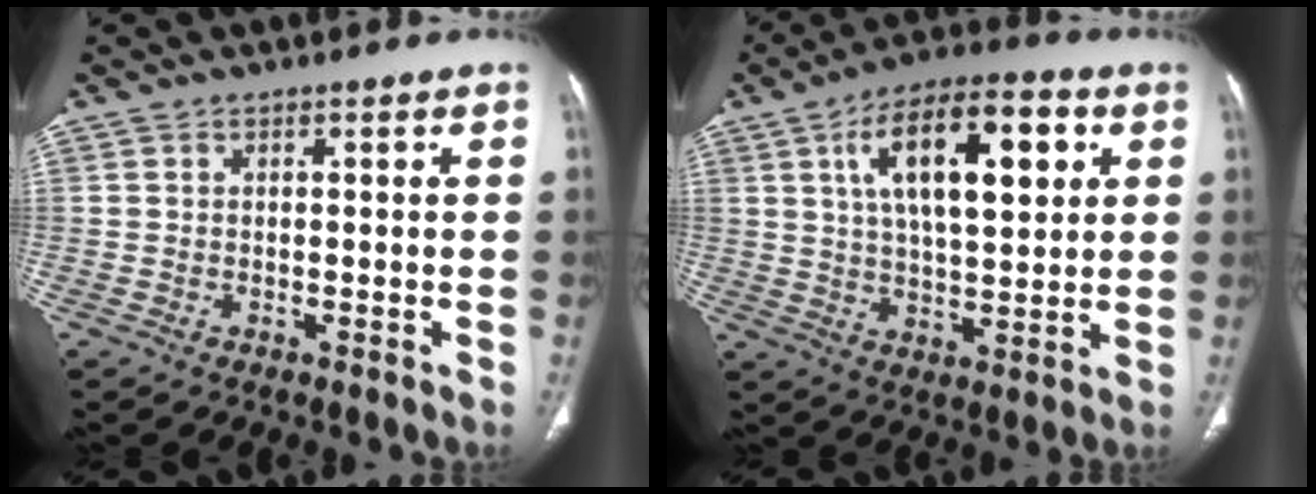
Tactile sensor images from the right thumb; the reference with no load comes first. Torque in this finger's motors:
{"motor_torque": [0.39, 4.62, 1.56, 0.64, 0.19]}